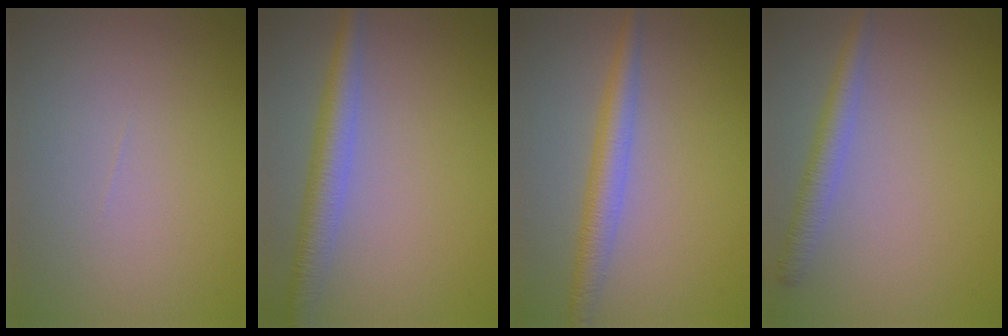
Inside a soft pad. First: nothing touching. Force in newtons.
{"total": 3.5, "press": 3.5, "slide": 0.1}
{"total": 2.9, "press": 2.9, "slide": 0.1}
{"total": 2.3, "press": 2.3, "slide": 0.1}